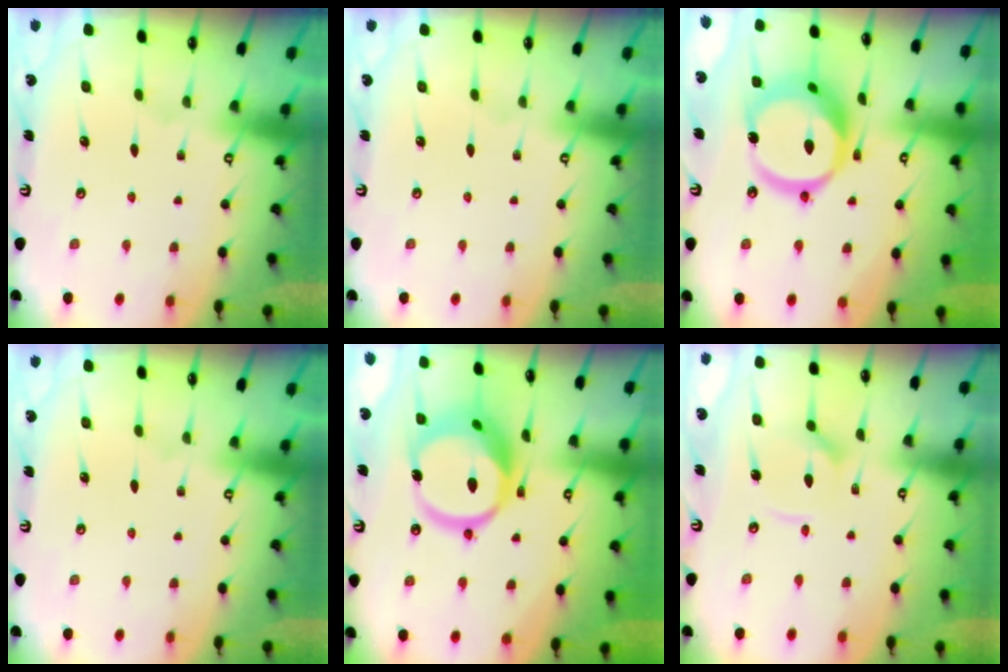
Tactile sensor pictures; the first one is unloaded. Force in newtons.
{"total": 0.0}
{"total": 18.0, "press": 17.9, "slide": 1.9}
{"total": 0.0}
{"total": 16.8, "press": 16.7, "slide": 1.8}
{"total": 7.9, "press": 7.8, "slide": 0.8}